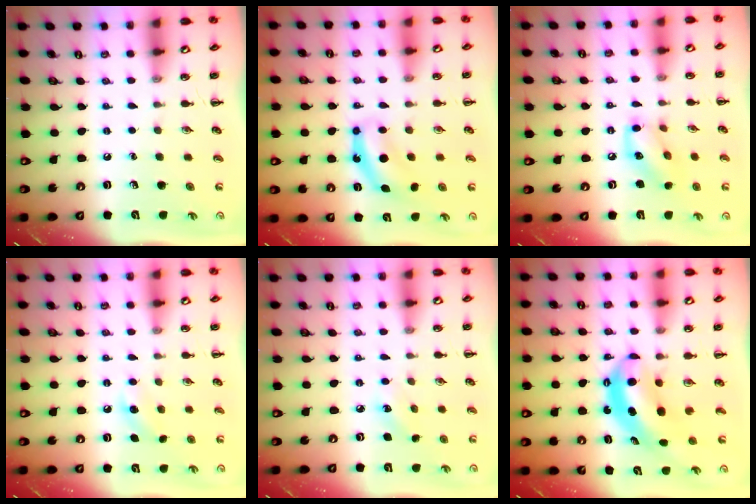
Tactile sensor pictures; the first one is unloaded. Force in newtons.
{"total": 7.2, "press": 7.2, "slide": 0.2}
{"total": 10.5, "press": 10.5, "slide": 0.3}
{"total": 5.4, "press": 5.2, "slide": 1.2}
{"total": 5.1, "press": 4.9, "slide": 1.4}
{"total": 6.9, "press": 6.7, "slide": 1.6}